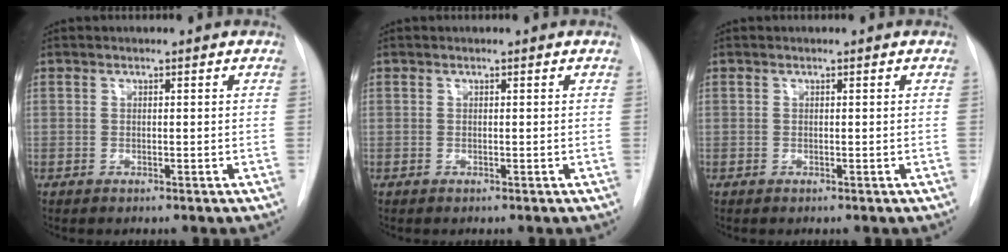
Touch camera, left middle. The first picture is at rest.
{"total": 0.0}
{"total": 0.0}